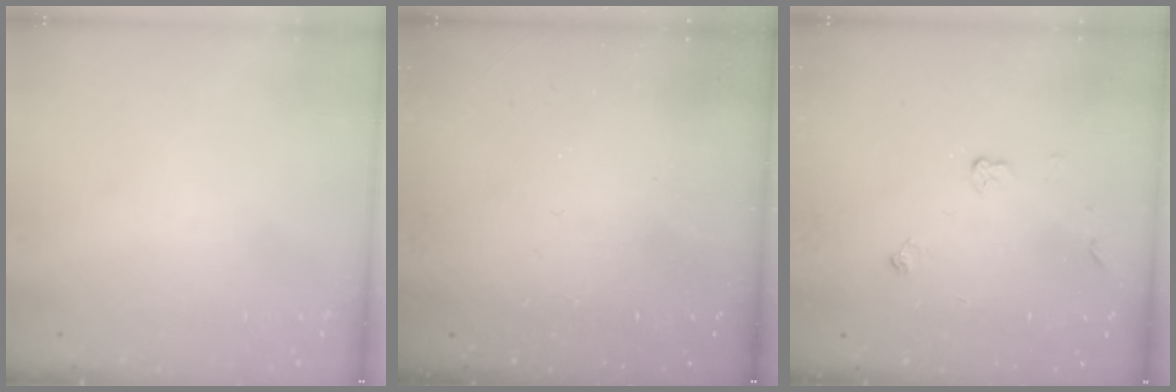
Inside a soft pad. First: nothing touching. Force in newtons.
{"total": 0.0}
{"total": 3.8, "press": 3.8, "slide": 0.6}